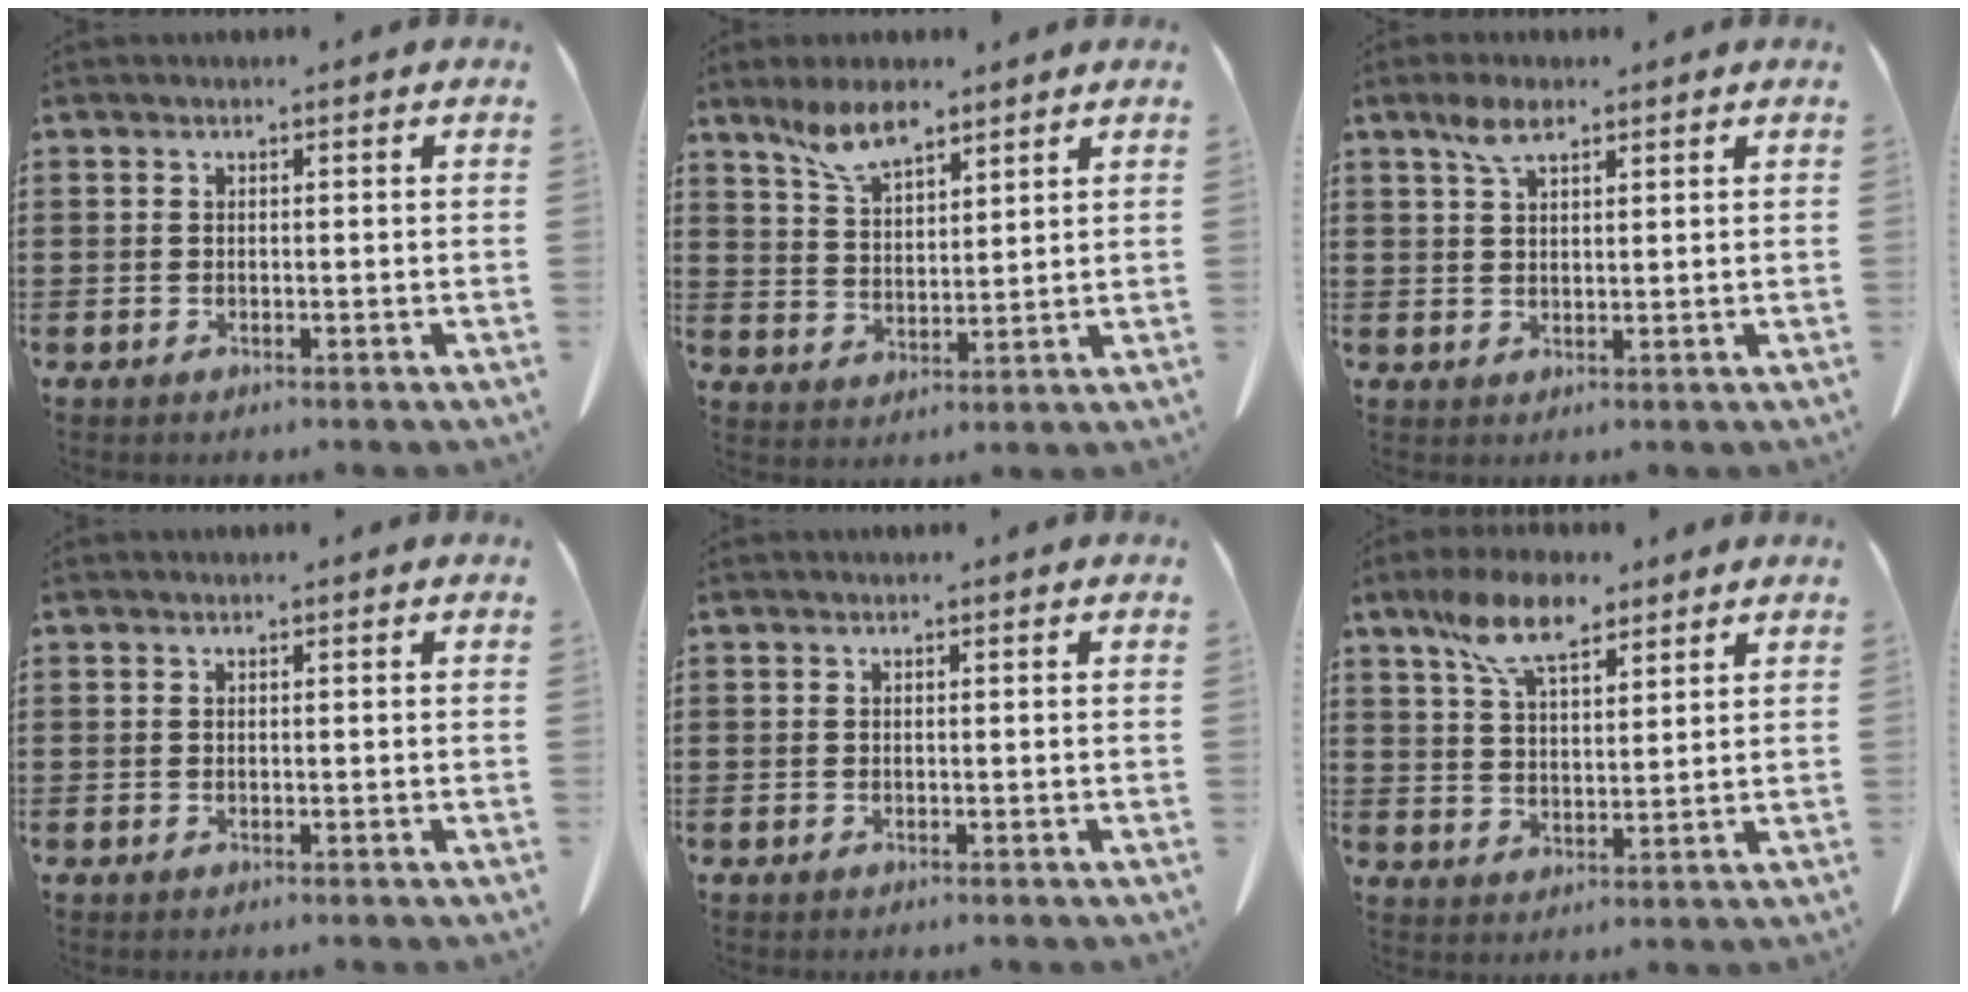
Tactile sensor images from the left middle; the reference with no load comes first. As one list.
[{"total": 7.1, "force": [5.4, 2.6, 3.8], "torque": [-0.091, -0.006, 0.102]}, {"total": 4.1, "force": [2.7, 1.6, 2.7], "torque": [-0.062, 0.003, 0.049]}, {"total": 0.0}, {"total": 0.0}, {"total": 9.0, "force": [6.4, 3.6, 5.3], "torque": [-0.114, -0.005, 0.118]}]